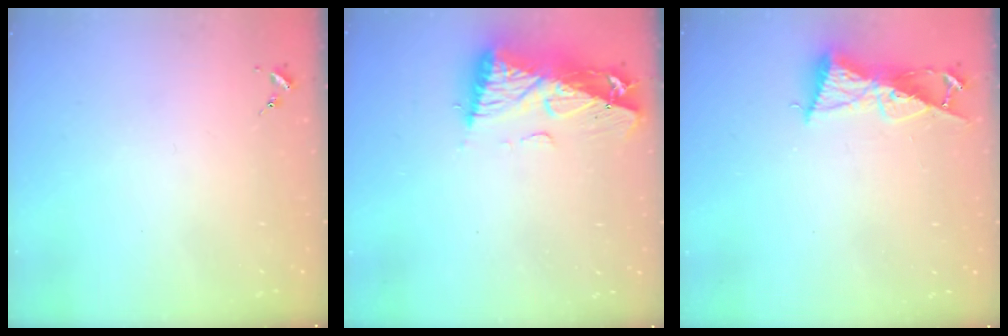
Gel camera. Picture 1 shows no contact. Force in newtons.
{"total": 13.3, "press": 13.3, "slide": 1.4}
{"total": 9.0, "press": 9.0, "slide": 0.5}